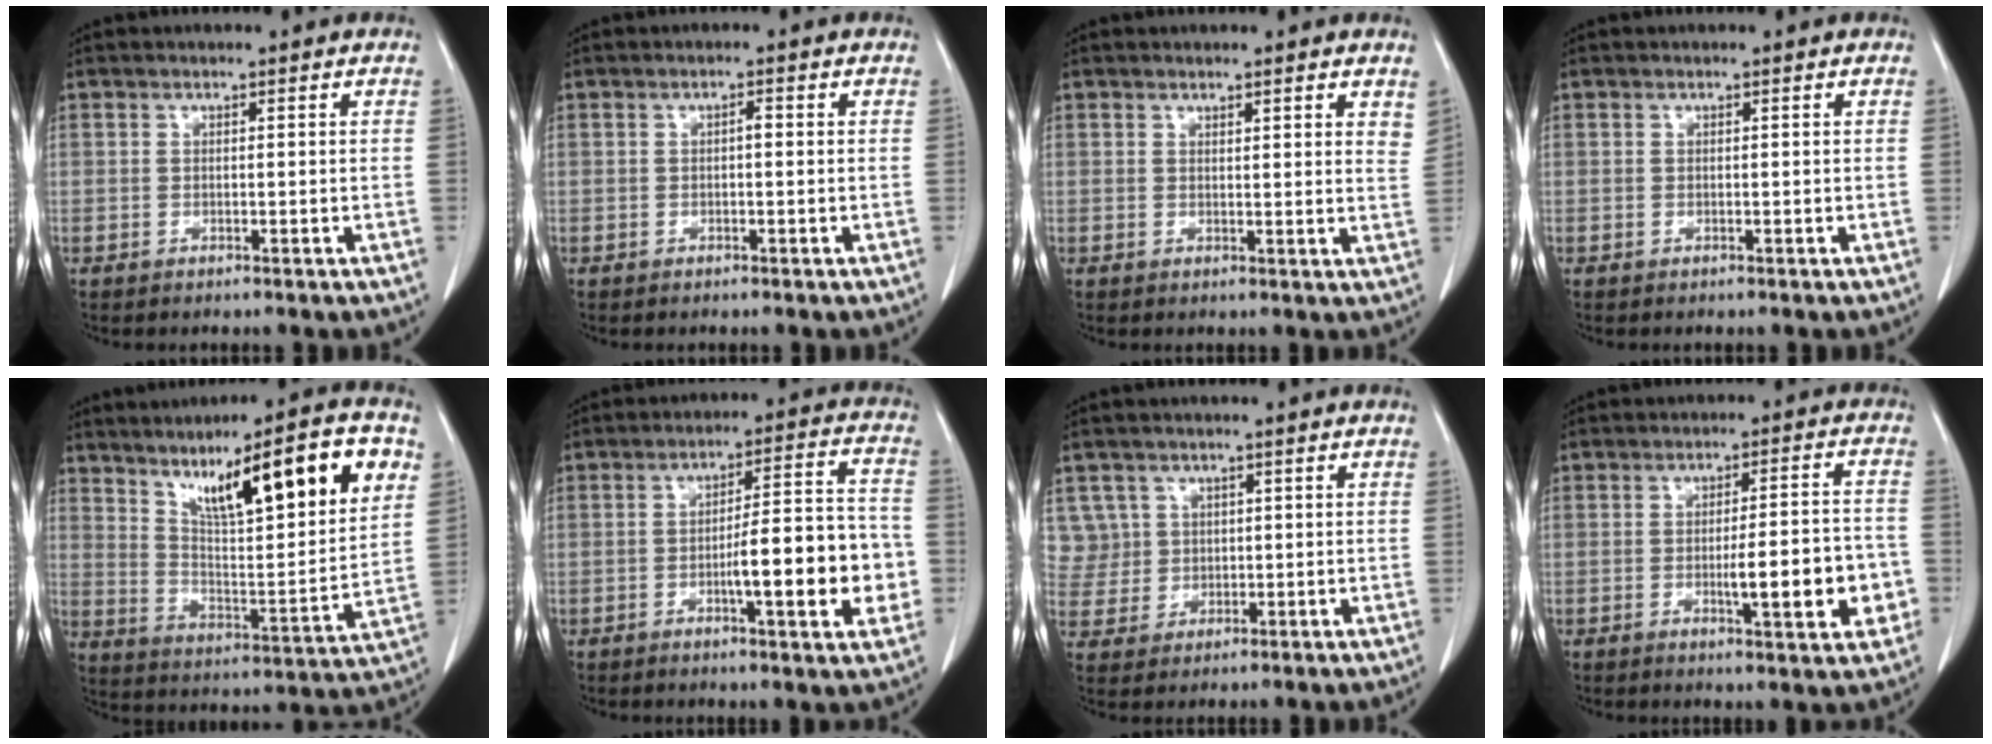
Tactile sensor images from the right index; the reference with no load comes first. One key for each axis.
{"total": 0.9, "fx": -0.1, "fy": 0.3, "fz": 0.8, "tx": -0.014, "ty": 0.003, "tz": -0.001}
{"total": 4.1, "fx": 3.4, "fy": 0.7, "fz": 2.2, "tx": -0.024, "ty": -0.013, "tz": 0.031}
{"total": 0.0}
{"total": 21.0, "fx": 10.7, "fy": 2.9, "fz": 17.8, "tx": -0.266, "ty": 0.012, "tz": 0.172}
{"total": 12.6, "fx": -3.0, "fy": 2.1, "fz": 12.0, "tx": -0.172, "ty": 0.016, "tz": -0.042}
{"total": 5.7, "fx": 2.3, "fy": 5.2, "fz": -0.2, "tx": 0.009, "ty": 0.014, "tz": 0.055}
{"total": 9.7, "fx": -2.6, "fy": 1.6, "fz": 9.2, "tx": -0.126, "ty": 0.007, "tz": -0.032}